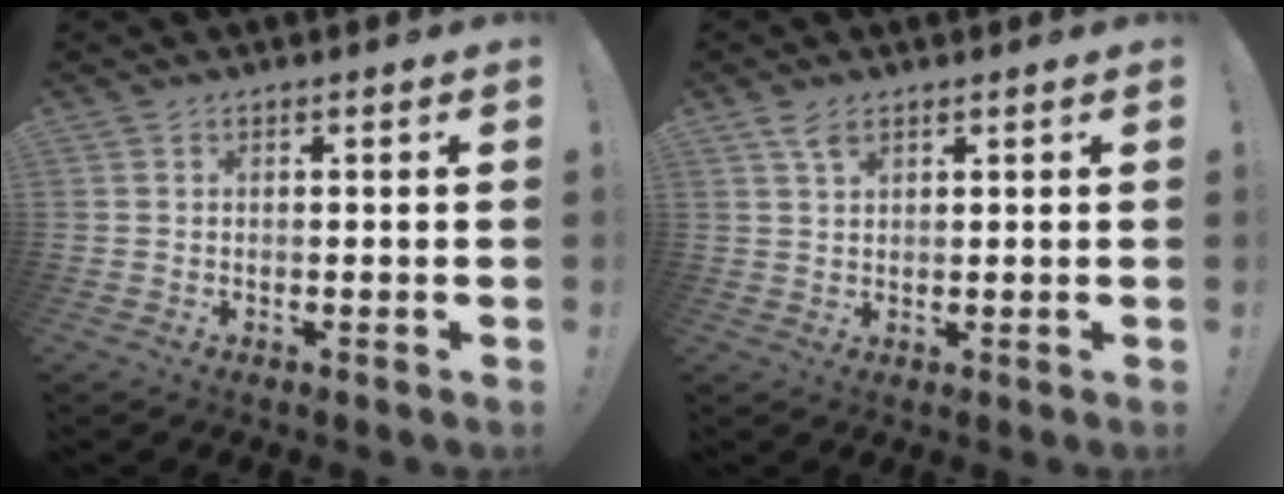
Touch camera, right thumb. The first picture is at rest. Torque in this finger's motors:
{"motor_torque": [-0.39, 0.36, 0.31, 0.04, 0.11]}